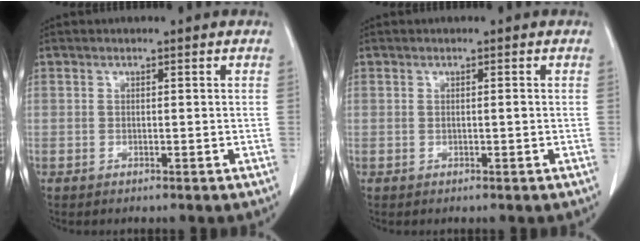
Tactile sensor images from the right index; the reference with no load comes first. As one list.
[{"total": 0.6, "force": [0.0, 0.0, 0.6], "torque": [-0.012, -0.001, 0.000]}]